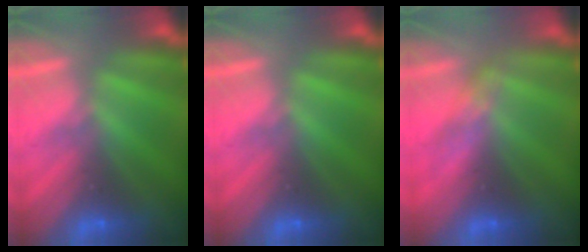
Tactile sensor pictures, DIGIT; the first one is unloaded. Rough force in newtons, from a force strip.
{"total": 0.0}
{"total": 2.8}